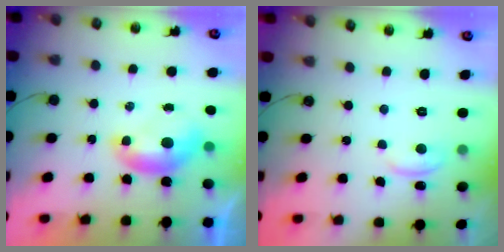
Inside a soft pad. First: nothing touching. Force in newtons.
{"total": 1.5, "press": 1.3, "slide": 0.6}